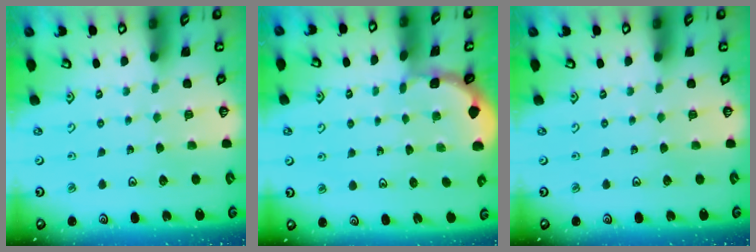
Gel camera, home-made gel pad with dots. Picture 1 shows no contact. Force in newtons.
{"total": 0.9, "press": 0.8, "slide": 0.2}
{"total": 0.0}